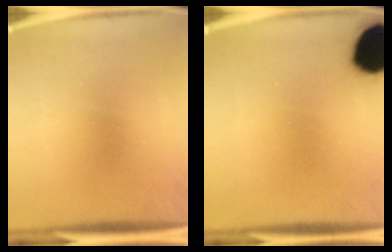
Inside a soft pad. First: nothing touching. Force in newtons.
{"total": 18.6}